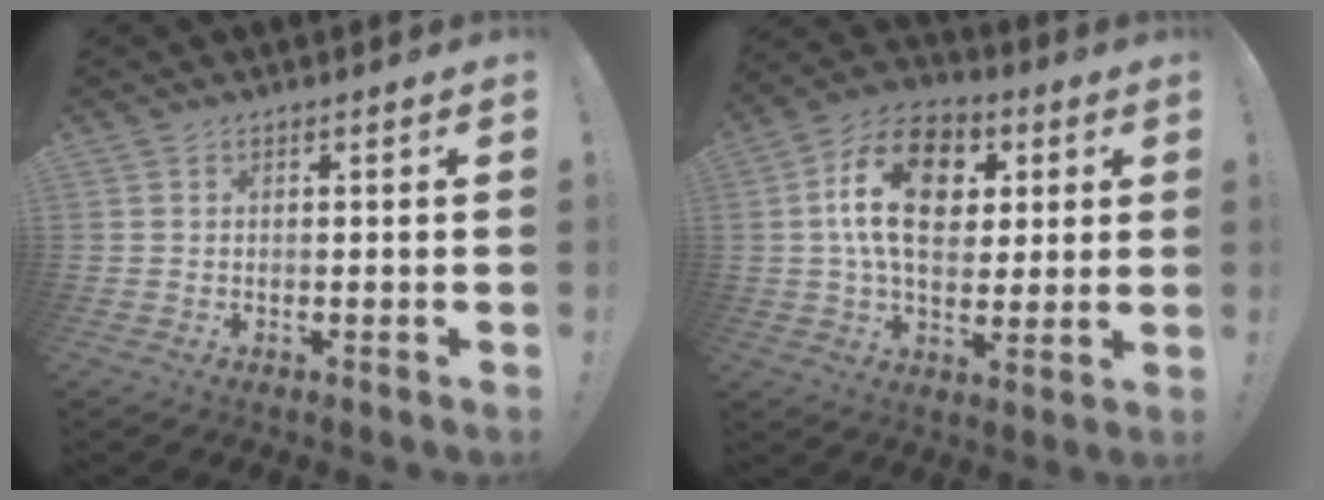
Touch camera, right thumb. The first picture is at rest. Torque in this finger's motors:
{"motor_torque": [1.38, 1.53, 1.21, -0.62, 0.52]}